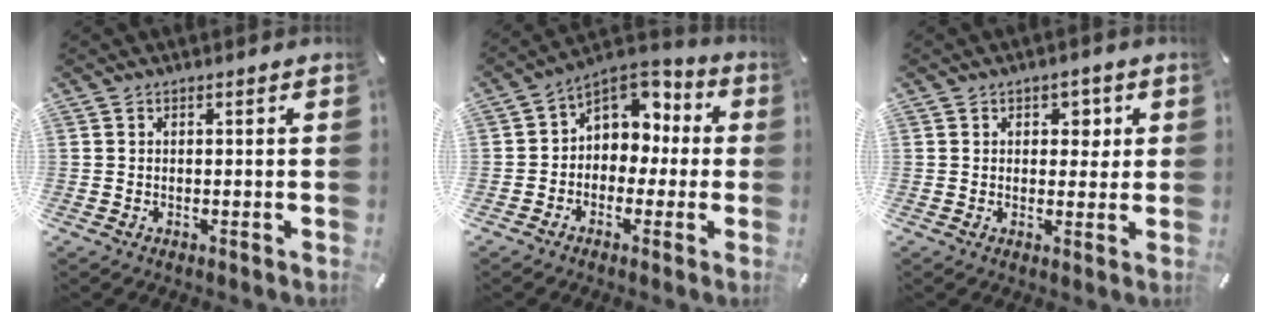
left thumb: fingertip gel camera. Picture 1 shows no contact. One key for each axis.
{"total": 8.4, "fx": 1.9, "fy": 7.4, "fz": 3.5, "tx": -0.056, "ty": -0.013, "tz": 0.038}
{"total": 4.1, "fx": 1.3, "fy": 2.9, "fz": 2.6, "tx": -0.017, "ty": -0.008, "tz": 0.011}